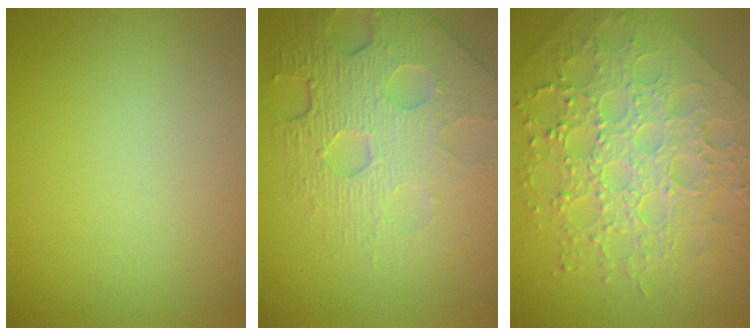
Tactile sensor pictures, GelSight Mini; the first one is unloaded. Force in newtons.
{"total": 7.9, "press": 5.6, "slide": 5.6}
{"total": 8.3, "press": 6.2, "slide": 5.5}